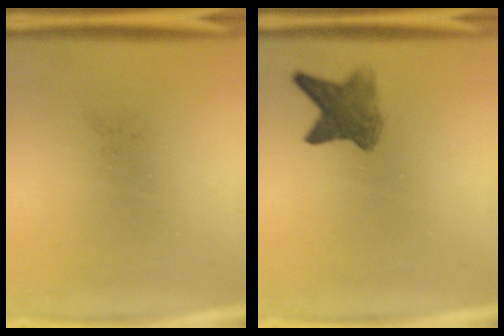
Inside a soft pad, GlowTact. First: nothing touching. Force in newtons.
{"total": 5.2}